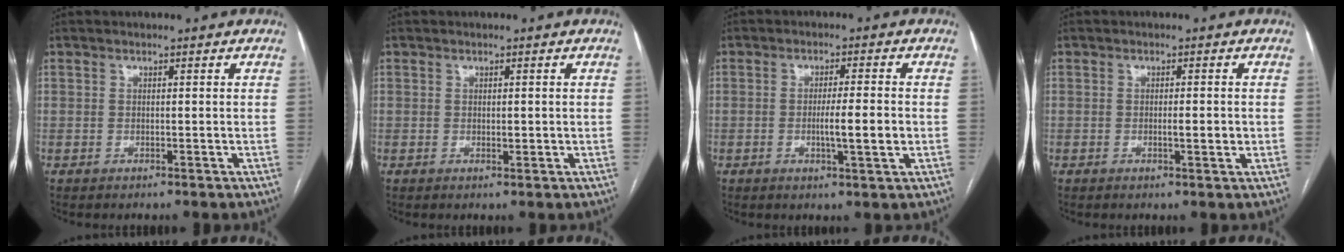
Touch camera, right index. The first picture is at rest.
{"total": 1.1, "force": [0.1, 0.6, 0.9], "torque": [-0.010, 0.000, 0.005]}
{"total": 5.3, "force": [-0.9, 0.1, 5.3], "torque": [-0.087, -0.005, -0.011]}
{"total": 2.2, "force": [-0.2, 0.4, 2.2], "torque": [-0.037, 0.000, -0.001]}